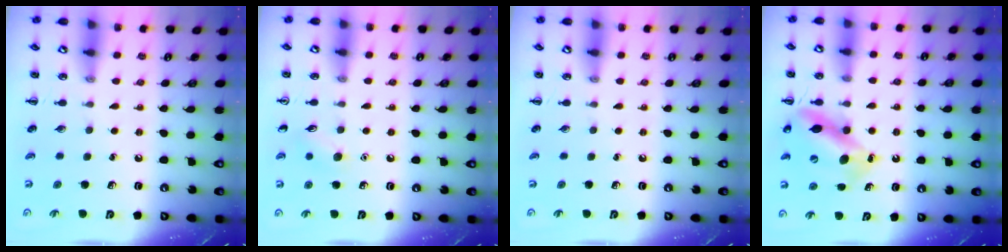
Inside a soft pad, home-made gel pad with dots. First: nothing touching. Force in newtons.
{"total": 5.9, "press": 5.6, "slide": 1.9}
{"total": 0.0}
{"total": 12.7, "press": 12.3, "slide": 3.2}